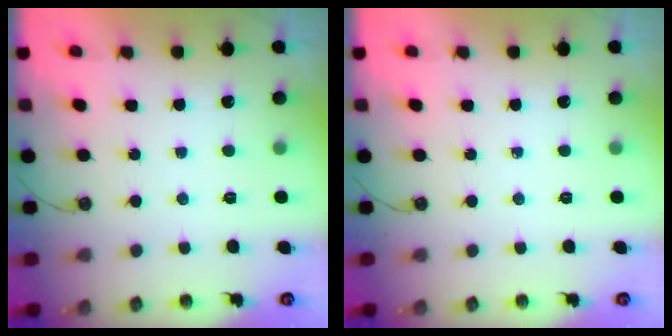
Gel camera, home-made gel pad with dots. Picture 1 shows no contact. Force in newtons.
{"total": 0.0}